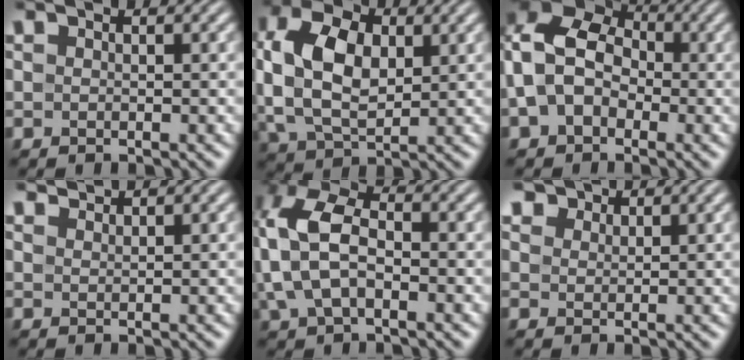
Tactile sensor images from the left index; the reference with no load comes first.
{"total": 9.5, "force": [1.5, 6.1, 7.1], "torque": [-0.159, 0.013, 0.020]}
{"total": 9.8, "force": [-0.1, 7.3, 6.5], "torque": [-0.126, 0.024, -0.022]}
{"total": 1.6, "force": [1.6, 0.0, 0.2], "torque": [-0.005, -0.001, 0.029]}
{"total": 8.3, "force": [0.0, 5.0, 6.6], "torque": [-0.162, 0.019, -0.013]}
{"total": 2.6, "force": [2.1, 1.4, 0.6], "torque": [-0.020, -0.011, 0.045]}